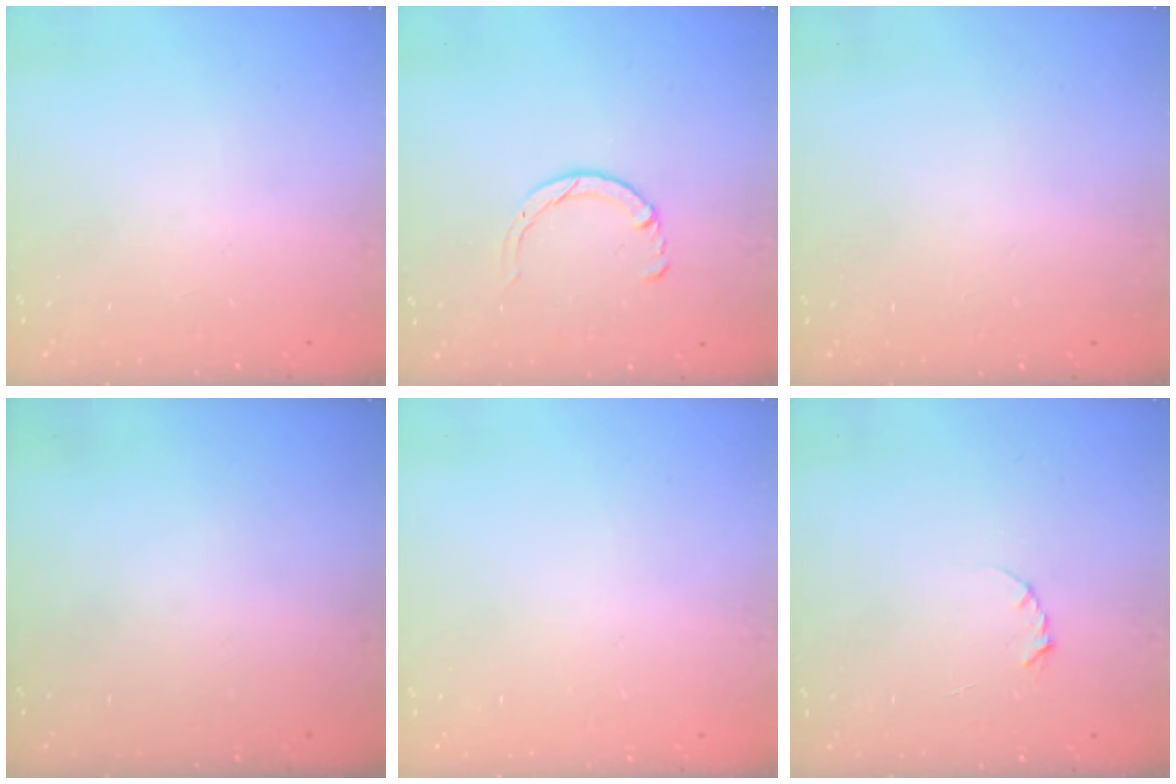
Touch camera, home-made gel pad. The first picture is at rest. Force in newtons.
{"total": 2.9, "press": 2.8, "slide": 0.4}
{"total": 2.6, "press": 2.6, "slide": 0.2}
{"total": 0.0}
{"total": 2.6, "press": 2.6, "slide": 0.2}
{"total": 2.3, "press": 2.3, "slide": 0.4}